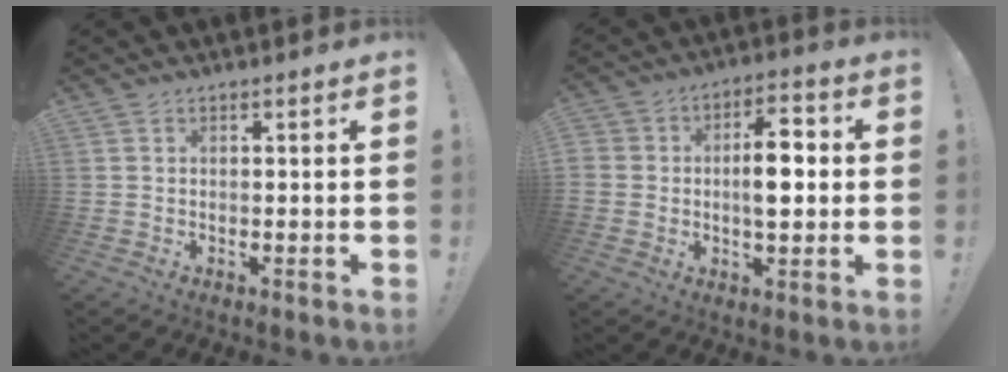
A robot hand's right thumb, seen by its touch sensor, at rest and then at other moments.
{"total": 10.3, "force": [-1.0, 6.9, 7.6], "torque": [-0.119, 0.021, -0.018]}